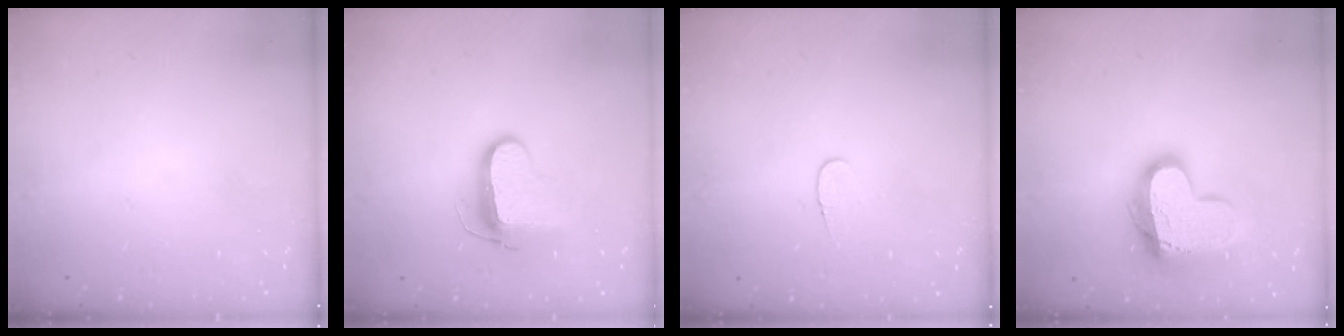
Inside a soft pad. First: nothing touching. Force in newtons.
{"total": 9.9, "press": 9.8, "slide": 0.5}
{"total": 4.0, "press": 4.0, "slide": 0.4}
{"total": 16.2, "press": 16.1, "slide": 1.4}